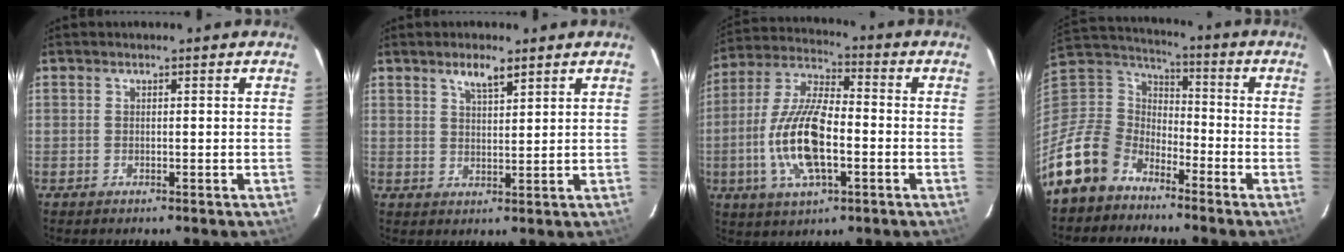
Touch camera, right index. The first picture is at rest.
{"total": 3.8, "force": [2.7, 1.0, 2.5], "torque": [-0.041, 0.004, 0.049]}
{"total": 15.0, "force": [-3.4, 5.7, 13.4], "torque": [-0.280, 0.000, -0.067]}
{"total": 14.1, "force": [-10.1, 8.8, 4.3], "torque": [-0.128, 0.024, -0.194]}